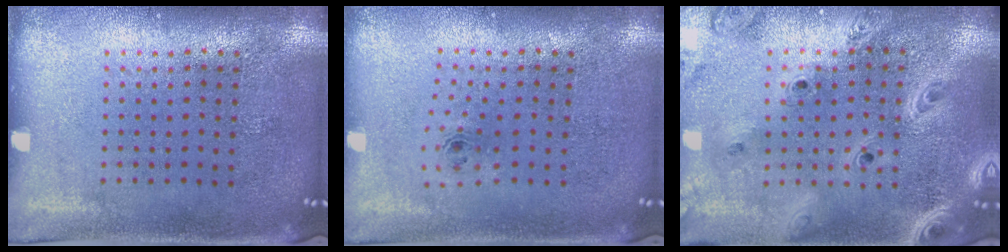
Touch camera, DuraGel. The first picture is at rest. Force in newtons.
{"total": 0.8, "press": 0.3, "slide": 0.7}
{"total": 3.0, "press": 2.5, "slide": 1.6}